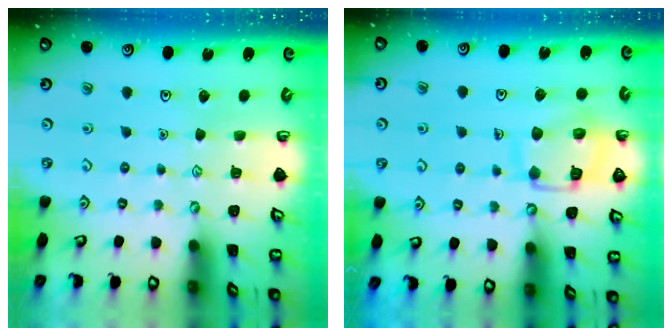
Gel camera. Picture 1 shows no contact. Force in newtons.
{"total": 13.7, "press": 13.6, "slide": 1.3}